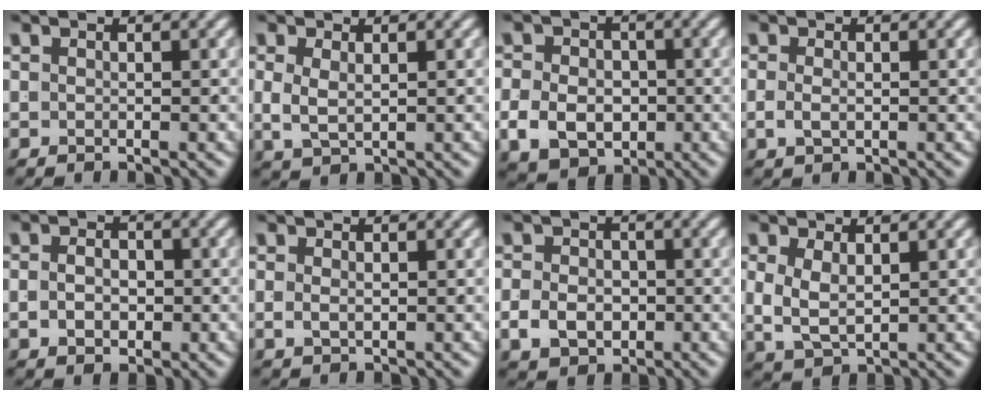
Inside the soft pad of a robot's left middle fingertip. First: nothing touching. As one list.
[{"total": 2.8, "force": [0.3, 2.0, 2.0], "torque": [-0.046, -0.004, 0.015]}, {"total": 5.6, "force": [-1.8, 4.3, 3.0], "torque": [-0.045, -0.020, -0.020]}, {"total": 1.0, "force": [-0.3, 0.4, 0.9], "torque": [-0.022, -0.003, 0.000]}, {"total": 3.0, "force": [-0.7, 2.0, 2.1], "torque": [-0.023, 0.002, -0.011]}, {"total": 0.8, "force": [0.1, 0.3, 0.7], "torque": [-0.014, -0.003, 0.008]}, {"total": 3.4, "force": [-1.1, 2.6, 1.9], "torque": [-0.023, -0.003, -0.014]}, {"total": 4.9, "force": [0.0, 3.8, 3.0], "torque": [-0.078, -0.012, 0.011]}]